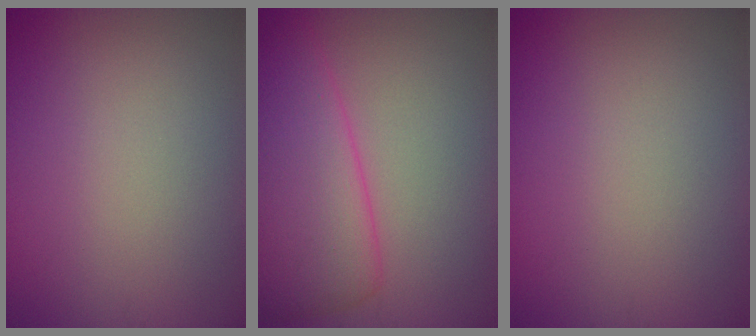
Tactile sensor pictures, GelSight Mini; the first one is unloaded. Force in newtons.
{"total": 6.8, "press": 6.8, "slide": 0.3}
{"total": 0.0}